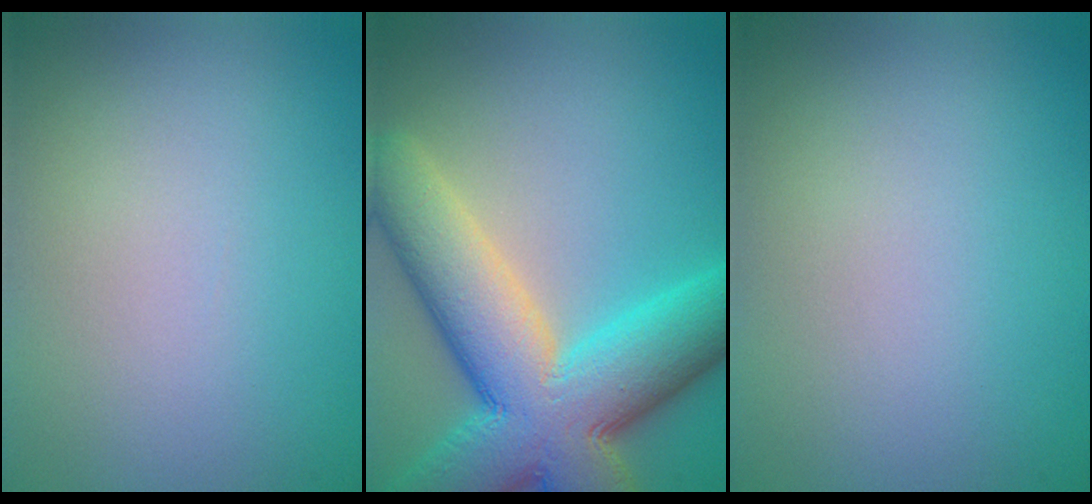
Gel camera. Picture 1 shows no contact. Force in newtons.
{"total": 13.5, "press": 13.5, "slide": 0.6}
{"total": 0.0}